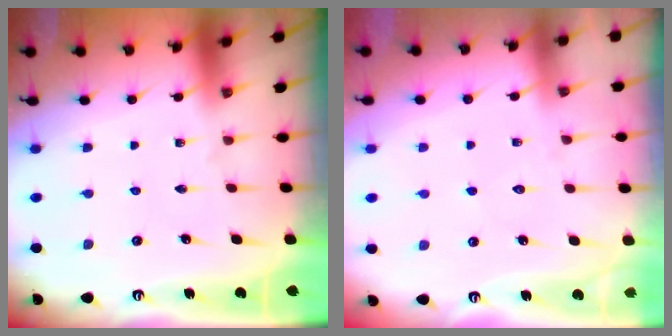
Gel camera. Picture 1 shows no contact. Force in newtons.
{"total": 5.7, "press": 5.7, "slide": 0.7}